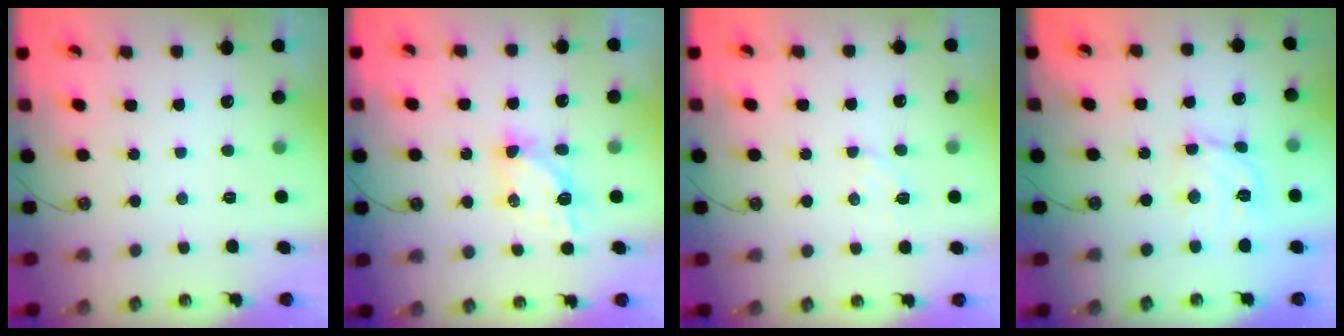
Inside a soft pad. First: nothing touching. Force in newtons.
{"total": 5.8, "press": 5.8, "slide": 0.2}
{"total": 3.0, "press": 2.9, "slide": 0.5}
{"total": 11.6, "press": 11.5, "slide": 1.7}